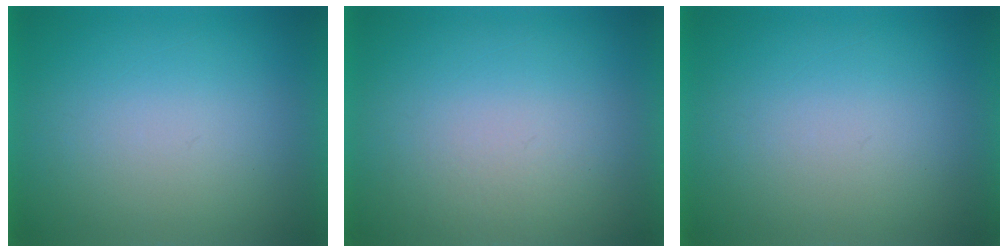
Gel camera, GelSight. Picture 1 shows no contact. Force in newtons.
{"total": 2.0}
{"total": 0.0}